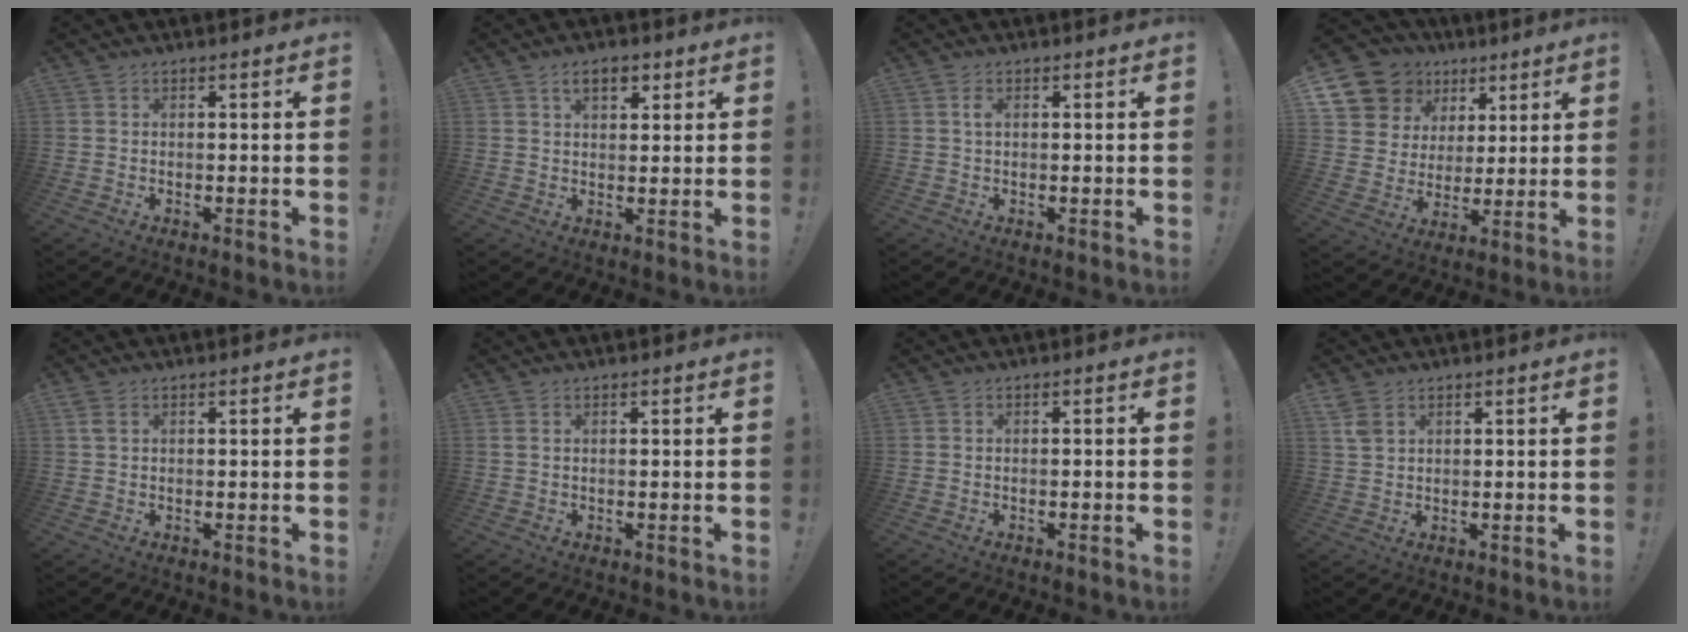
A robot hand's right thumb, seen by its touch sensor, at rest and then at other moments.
{"total": 5.6, "force": [2.8, 3.1, 3.7], "torque": [-0.053, -0.001, 0.049]}
{"total": 1.8, "force": [0.4, 1.0, 1.4], "torque": [-0.030, 0.005, 0.007]}
{"total": 14.1, "force": [7.6, 11.1, 4.1], "torque": [-0.070, -0.043, 0.163]}
{"total": 1.8, "force": [1.0, 0.9, 1.3], "torque": [-0.034, 0.005, 0.019]}
{"total": 0.8, "force": [0.4, -0.1, 0.7], "torque": [-0.014, 0.001, 0.007]}
{"total": 0.8, "force": [-0.7, -0.3, 0.4], "torque": [-0.005, -0.001, -0.012]}
{"total": 3.7, "force": [2.2, 2.3, 2.0], "torque": [-0.033, -0.007, 0.041]}